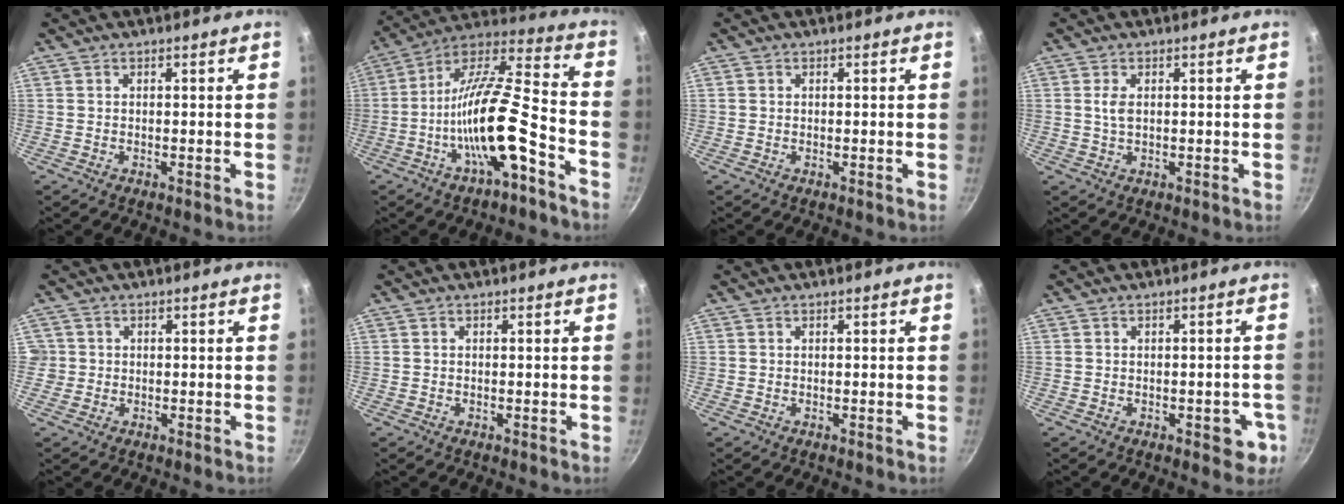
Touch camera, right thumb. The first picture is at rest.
{"total": 18.6, "force": [-7.3, 5.0, 16.3], "torque": [-0.282, 0.047, -0.140]}
{"total": 0.5, "force": [0.0, 0.5, 0.1], "torque": [0.000, 0.003, 0.000]}
{"total": 2.3, "force": [0.5, 1.2, 1.9], "torque": [-0.037, -0.002, 0.010]}
{"total": 2.0, "force": [-0.2, 2.0, 0.2], "torque": [0.010, 0.008, -0.003]}
{"total": 0.0}
{"total": 0.0}
{"total": 4.9, "force": [-1.8, 2.7, 3.7], "torque": [-0.015, 0.014, -0.021]}